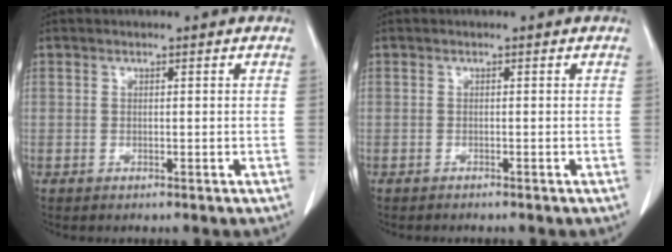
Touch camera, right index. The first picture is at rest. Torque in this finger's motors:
{"motor_torque": [0.02, -0.02, 0.01, 0.00]}